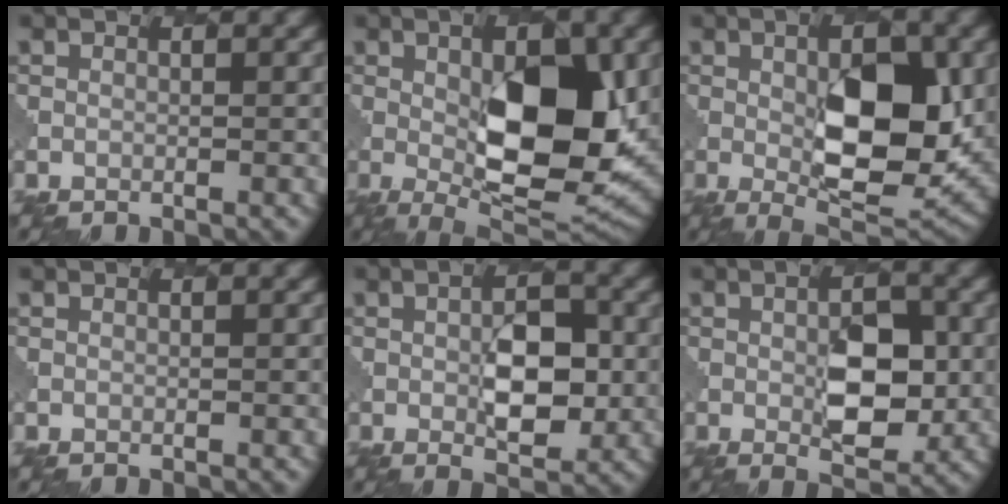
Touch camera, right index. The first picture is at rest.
{"total": 11.6, "force": [0.0, 4.6, 10.7], "torque": [-0.154, -0.006, 0.005]}
{"total": 9.8, "force": [0.0, 3.9, 9.0], "torque": [-0.131, -0.007, 0.009]}
{"total": 0.0}
{"total": 4.7, "force": [-0.1, 2.2, 4.2], "torque": [-0.065, -0.002, 0.000]}
{"total": 5.1, "force": [-0.1, 2.3, 4.6], "torque": [-0.068, -0.004, 0.001]}